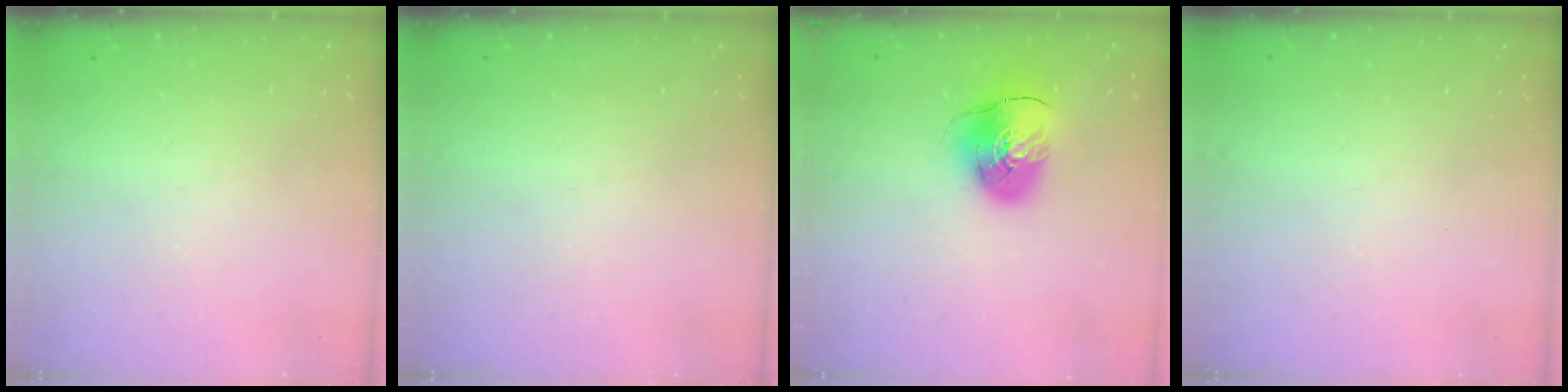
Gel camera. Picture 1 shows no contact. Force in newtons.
{"total": 0.0}
{"total": 10.2, "press": 10.1, "slide": 1.4}
{"total": 0.0}